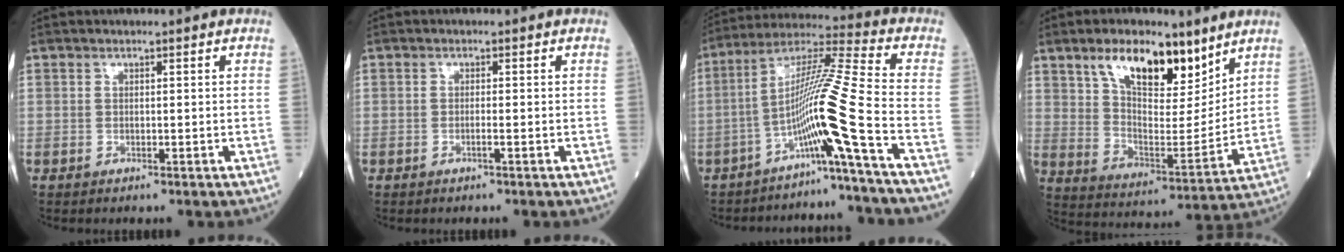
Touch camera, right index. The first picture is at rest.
{"total": 0.7, "force": [-0.4, -0.1, 0.6], "torque": [-0.009, 0.001, -0.008]}
{"total": 12.4, "force": [-5.9, -3.5, 10.3], "torque": [-0.197, 0.012, -0.111]}
{"total": 14.6, "force": [9.4, 5.4, 9.9], "torque": [-0.164, 0.000, 0.170]}